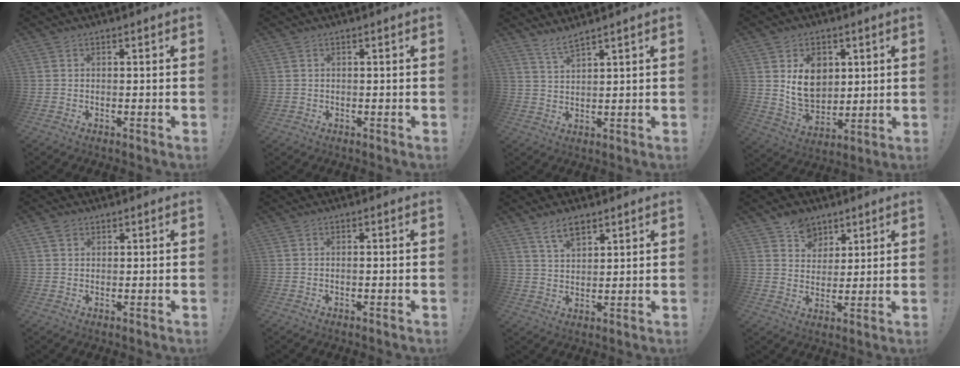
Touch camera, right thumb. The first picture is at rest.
{"total": 0.9, "force": [0.2, 0.9, 0.1], "torque": [-0.010, 0.006, 0.004]}
{"total": 4.1, "force": [3.5, 0.2, 2.0], "torque": [-0.047, -0.017, 0.062]}
{"total": 12.6, "force": [4.1, 9.7, 6.9], "torque": [-0.107, -0.017, 0.080]}
{"total": 2.5, "force": [1.6, 1.7, 0.9], "torque": [-0.012, -0.002, 0.029]}
{"total": 0.6, "force": [-0.4, -0.2, 0.4], "torque": [-0.014, 0.001, -0.006]}
{"total": 6.9, "force": [4.7, 3.3, 3.8], "torque": [-0.072, -0.014, 0.087]}
{"total": 8.3, "force": [5.1, 6.4, 1.1], "torque": [-0.004, -0.041, 0.099]}